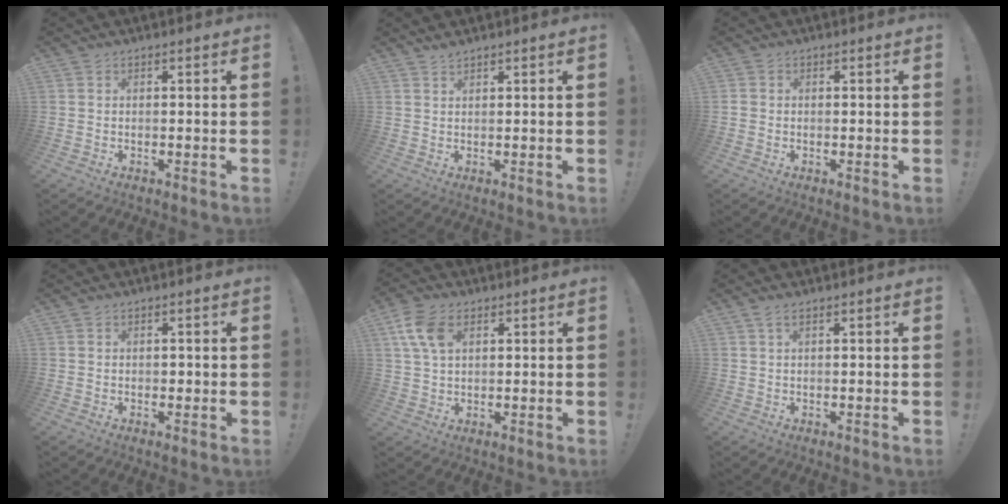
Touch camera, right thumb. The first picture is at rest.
{"total": 1.4, "force": [1.3, 0.1, 0.5], "torque": [-0.006, -0.006, 0.023]}
{"total": 0.9, "force": [-0.3, 0.8, 0.4], "torque": [-0.010, 0.004, -0.004]}
{"total": 0.8, "force": [-0.3, 0.8, 0.3], "torque": [-0.008, 0.004, -0.004]}
{"total": 9.2, "force": [3.5, 5.7, 6.3], "torque": [-0.132, 0.002, 0.069]}
{"total": 1.6, "force": [0.8, 0.3, 1.3], "torque": [-0.025, -0.002, 0.014]}